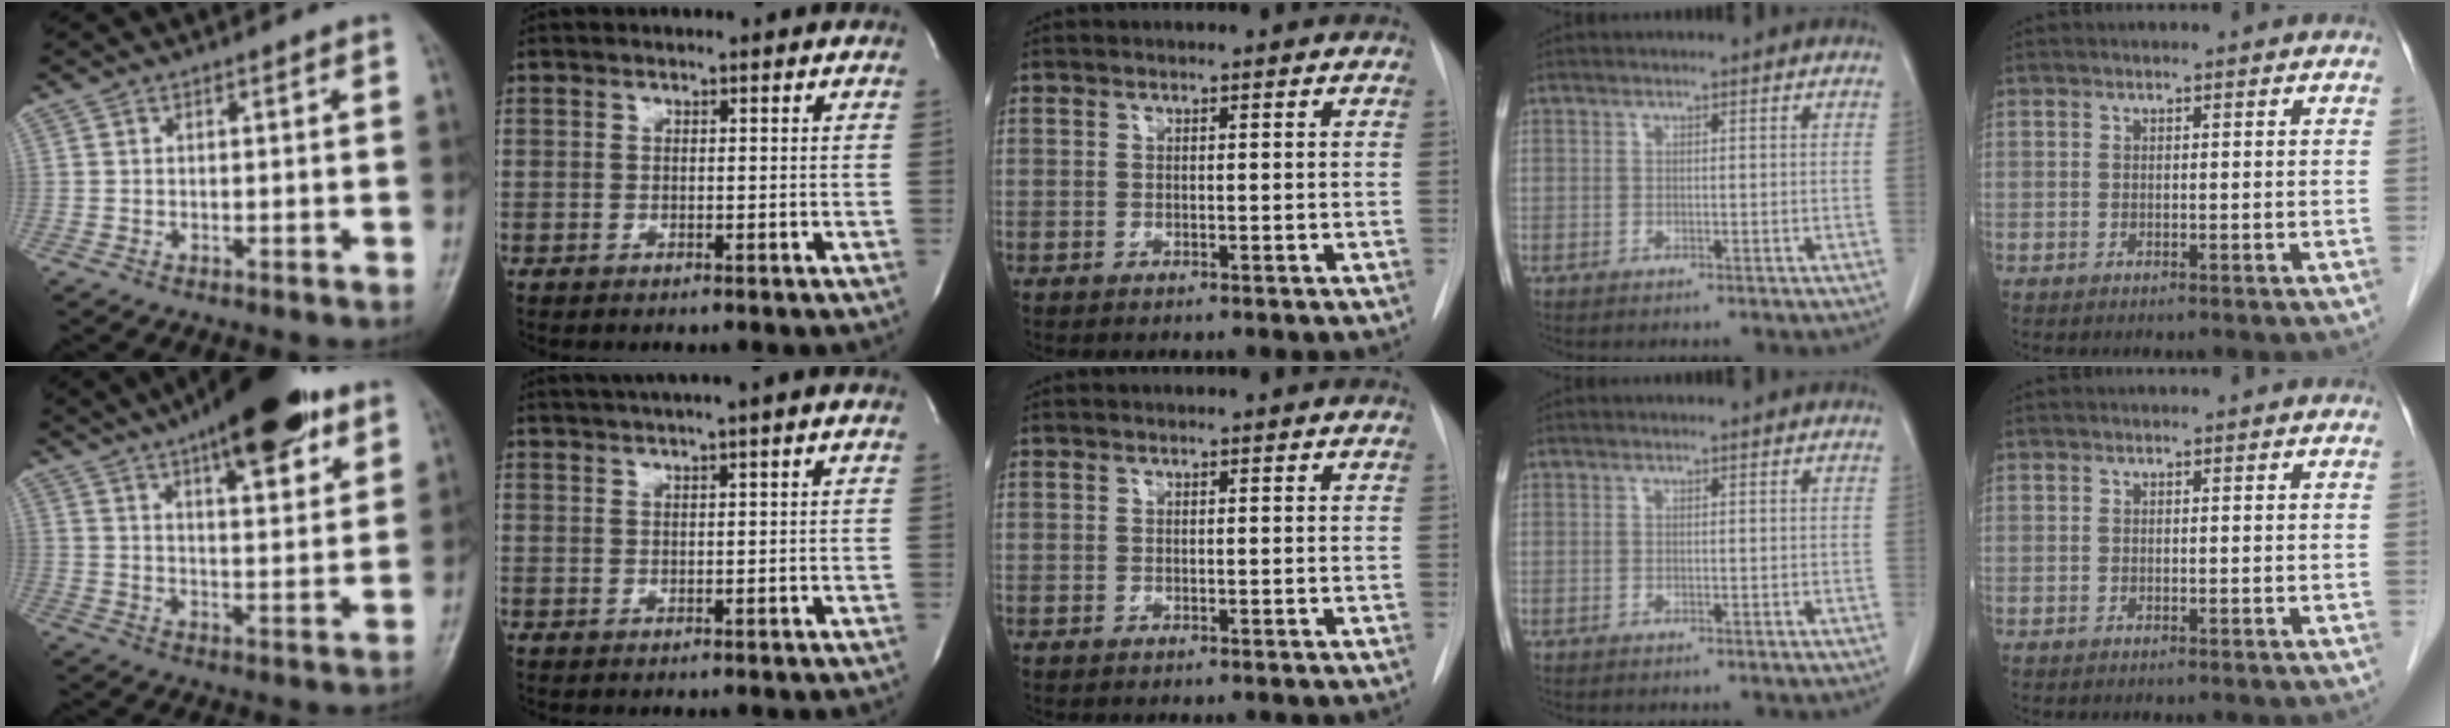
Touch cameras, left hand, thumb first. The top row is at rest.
{"thumb": {"total": 19.8, "force": [12.1, 6.4, 14.2], "torque": [-0.190, -0.033, 0.184]}, "index": {"total": 6.7, "force": [5.1, -1.1, 4.3], "torque": [-0.067, 0.028, 0.074]}}